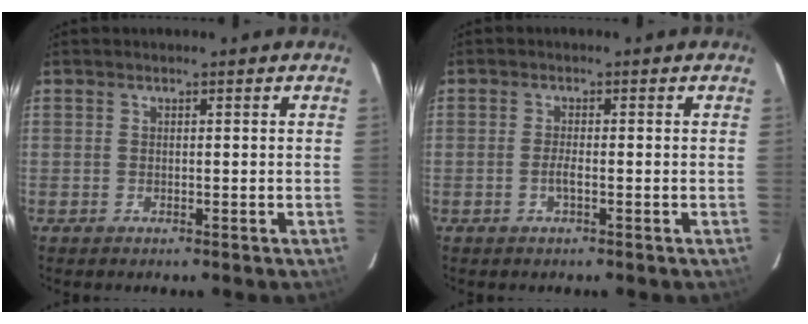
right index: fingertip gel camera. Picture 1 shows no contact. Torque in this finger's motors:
{"motor_torque": [0.27, -0.17, 0.20, 0.05]}